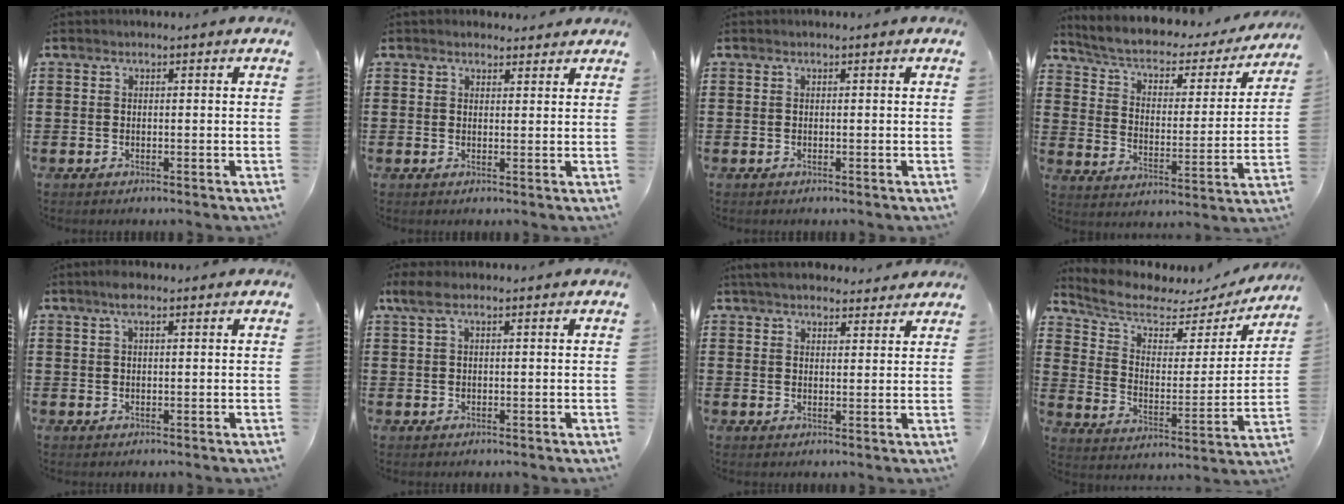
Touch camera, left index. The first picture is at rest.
{"total": 1.8, "force": [1.6, 0.9, 0.0], "torque": [-0.004, 0.004, 0.032]}
{"total": 0.0}
{"total": 4.2, "force": [3.0, 1.7, 2.4], "torque": [-0.063, -0.023, 0.043]}
{"total": 2.5, "force": [1.5, 0.8, 1.8], "torque": [-0.041, 0.005, 0.026]}
{"total": 2.9, "force": [1.1, 1.1, 2.4], "torque": [-0.057, 0.004, 0.016]}
{"total": 4.2, "force": [4.0, 1.1, 1.0], "torque": [-0.032, -0.005, 0.074]}
{"total": 6.3, "force": [5.0, 2.4, 2.8], "torque": [-0.084, -0.032, 0.083]}